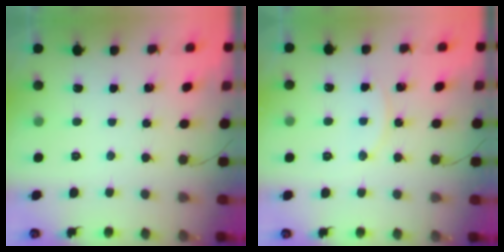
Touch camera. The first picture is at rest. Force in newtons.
{"total": 8.6, "press": 8.6, "slide": 0.5}